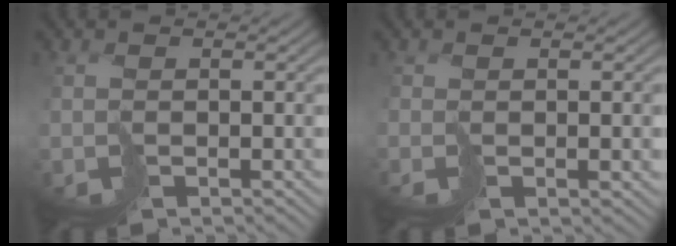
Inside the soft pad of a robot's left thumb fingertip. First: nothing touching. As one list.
[{"total": 0.0}]